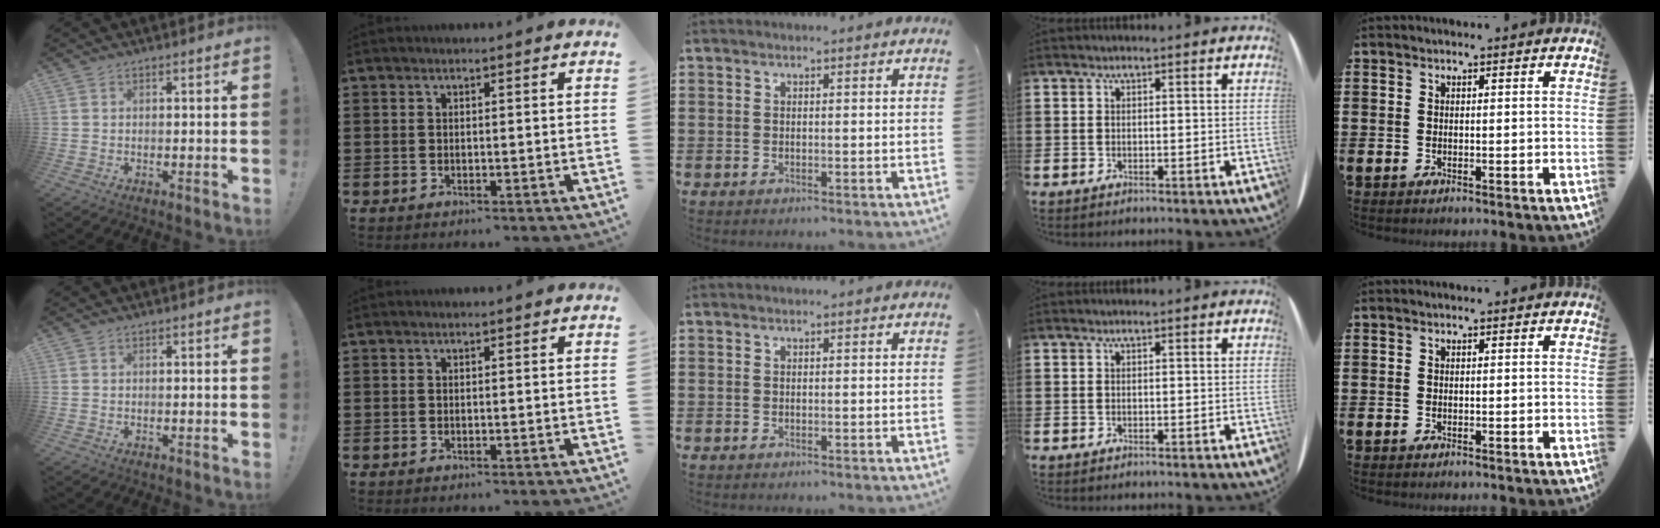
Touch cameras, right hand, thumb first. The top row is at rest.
{}